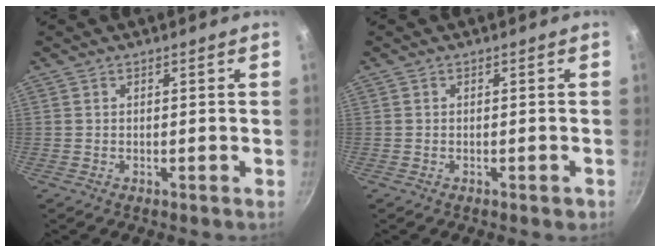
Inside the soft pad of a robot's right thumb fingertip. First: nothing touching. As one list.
[{"total": 1.1, "force": [-0.6, 0.6, 0.7], "torque": [-0.008, 0.007, -0.004]}]